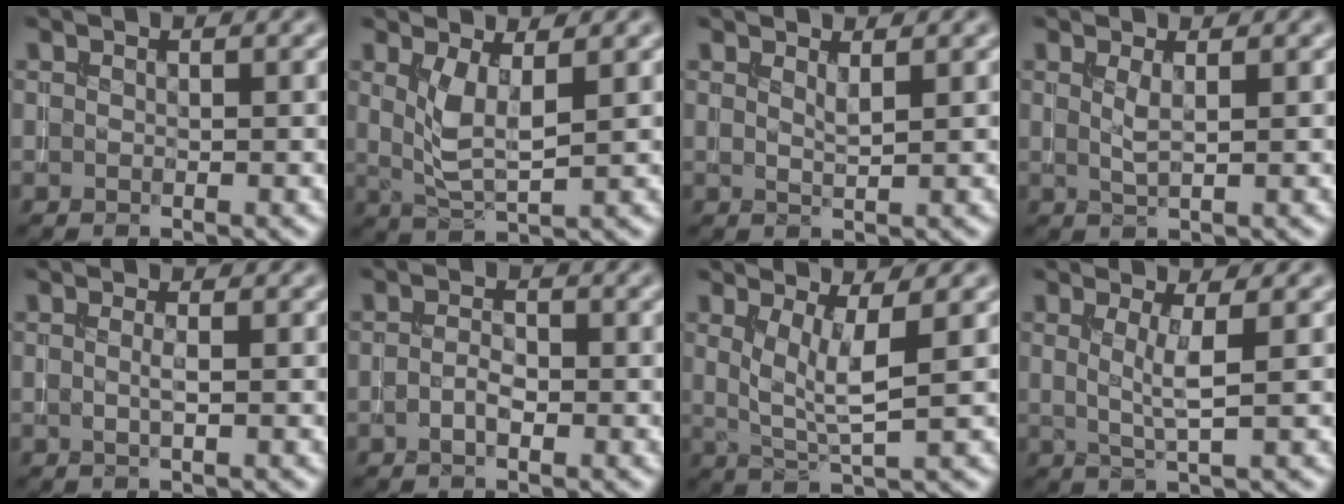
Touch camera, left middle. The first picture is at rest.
{"total": 3.5, "force": [1.0, 1.1, 3.1], "torque": [-0.071, -0.009, 0.025]}
{"total": 1.0, "force": [0.7, 0.1, 0.7], "torque": [-0.014, -0.003, 0.013]}
{"total": 1.4, "force": [0.5, 0.3, 1.3], "torque": [-0.027, -0.004, 0.009]}
{"total": 1.0, "force": [0.0, 0.2, 1.0], "torque": [-0.020, -0.002, -0.002]}
{"total": 1.6, "force": [-0.5, 0.7, 1.3], "torque": [-0.026, 0.000, -0.013]}
{"total": 4.0, "force": [0.9, 1.0, 3.8], "torque": [-0.077, -0.008, 0.021]}
{"total": 2.7, "force": [0.5, 0.5, 2.6], "torque": [-0.047, -0.006, 0.008]}